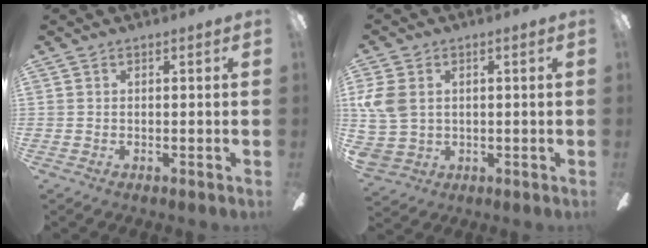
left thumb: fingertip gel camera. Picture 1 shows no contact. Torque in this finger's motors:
{"motor_torque": [1.46, 1.92, 1.45, -0.13, 0.35]}